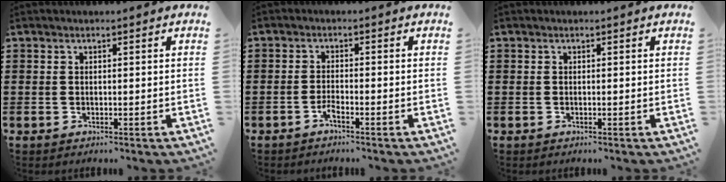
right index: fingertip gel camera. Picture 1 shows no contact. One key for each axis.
{"total": 1.8, "fx": -1.4, "fy": 0.0, "fz": 1.1, "tx": -0.021, "ty": -0.001, "tz": -0.027}
{"total": 0.0}